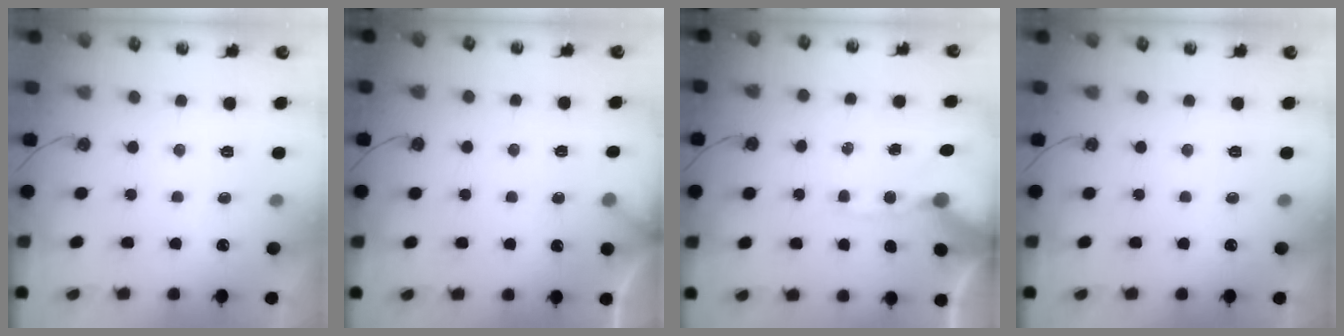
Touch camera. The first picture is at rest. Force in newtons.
{"total": 1.9, "press": 1.9, "slide": 0.1}
{"total": 12.5, "press": 12.4, "slide": 2.0}
{"total": 0.0}